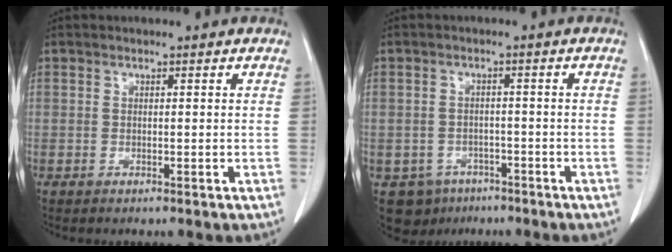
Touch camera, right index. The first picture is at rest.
{"total": 5.8, "force": [-3.5, 4.6, 0.8], "torque": [-0.011, 0.007, -0.045]}